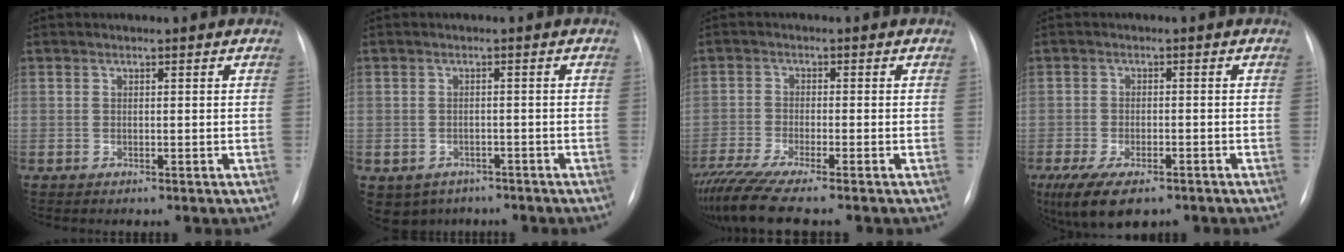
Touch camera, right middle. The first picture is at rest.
{"total": 5.6, "force": [-3.6, 4.1, 1.0], "torque": [-0.022, 0.006, -0.043]}
{"total": 9.9, "force": [-8.1, -0.1, 5.7], "torque": [-0.109, -0.029, -0.139]}
{"total": 9.3, "force": [-6.2, 3.6, 5.9], "torque": [-0.111, -0.019, -0.094]}